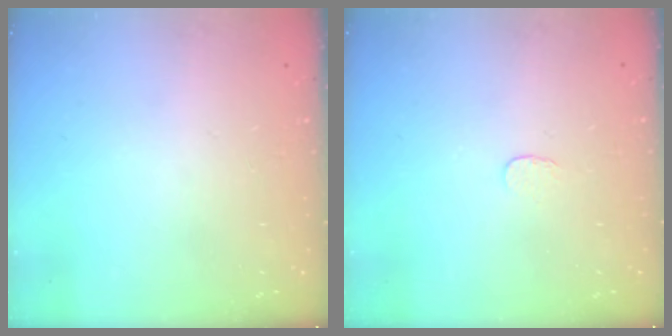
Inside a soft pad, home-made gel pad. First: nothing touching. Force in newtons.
{"total": 2.6, "press": 2.6, "slide": 0.2}